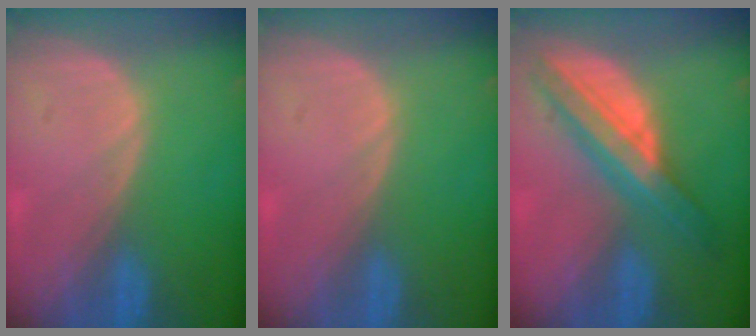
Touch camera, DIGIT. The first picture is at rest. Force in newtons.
{"total": 0.0}
{"total": 8.6, "press": 8.5, "slide": 0.4}